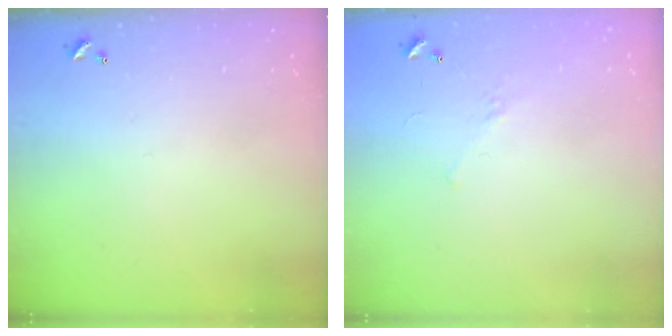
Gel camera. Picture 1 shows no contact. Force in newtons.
{"total": 4.8, "press": 4.7, "slide": 1.0}